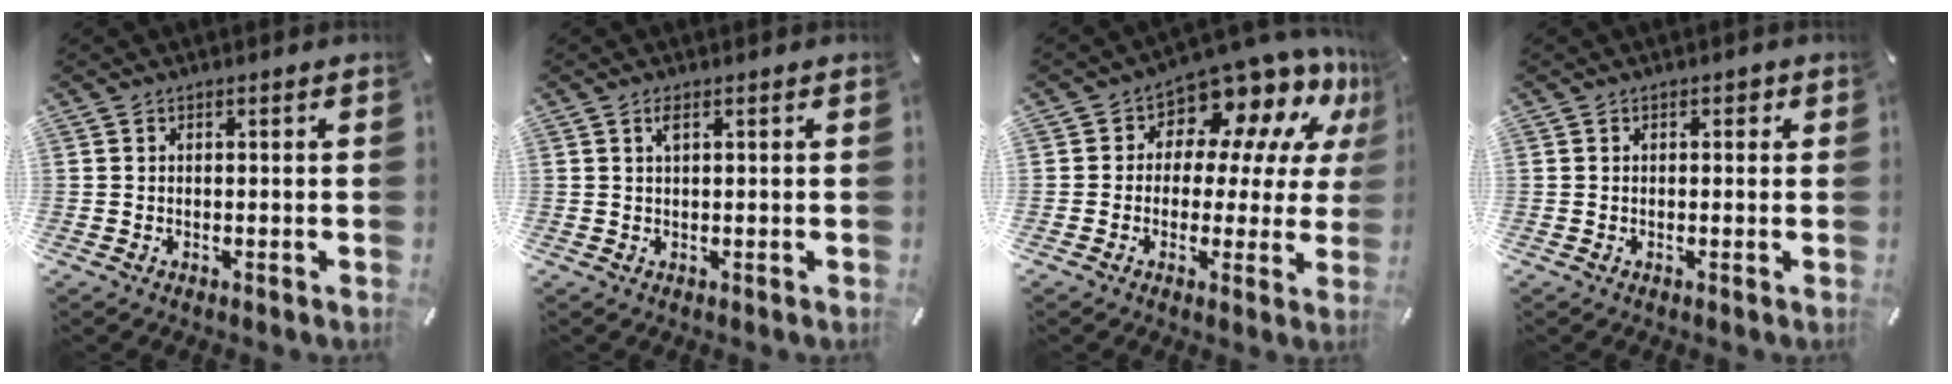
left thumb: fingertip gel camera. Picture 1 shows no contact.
{"total": 1.5, "force": [0.7, 0.3, 1.3], "torque": [-0.028, 0.001, 0.011]}
{"total": 9.8, "force": [6.9, 5.4, 4.3], "torque": [-0.074, -0.068, 0.122]}
{"total": 1.0, "force": [0.1, 0.8, 0.6], "torque": [-0.004, 0.004, -0.001]}